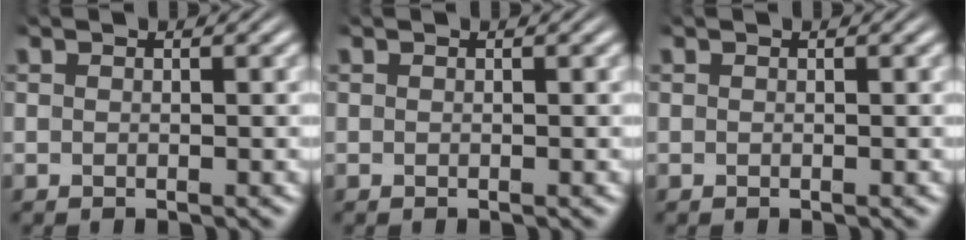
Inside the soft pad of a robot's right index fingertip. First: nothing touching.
{"total": 0.0}
{"total": 0.0}